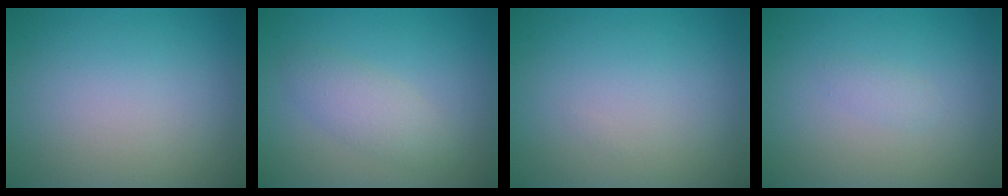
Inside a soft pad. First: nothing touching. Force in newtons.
{"total": 2.3, "press": 2.3, "slide": 0.0}
{"total": 0.0}
{"total": 0.8, "press": 0.8, "slide": 0.1}